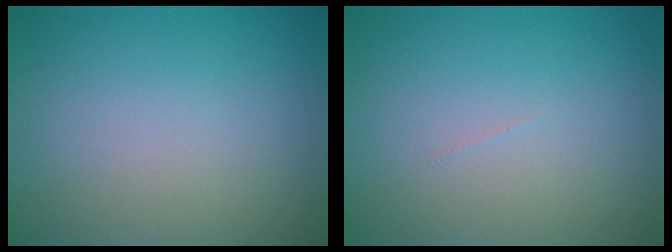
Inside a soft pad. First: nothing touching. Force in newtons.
{"total": 0.0}